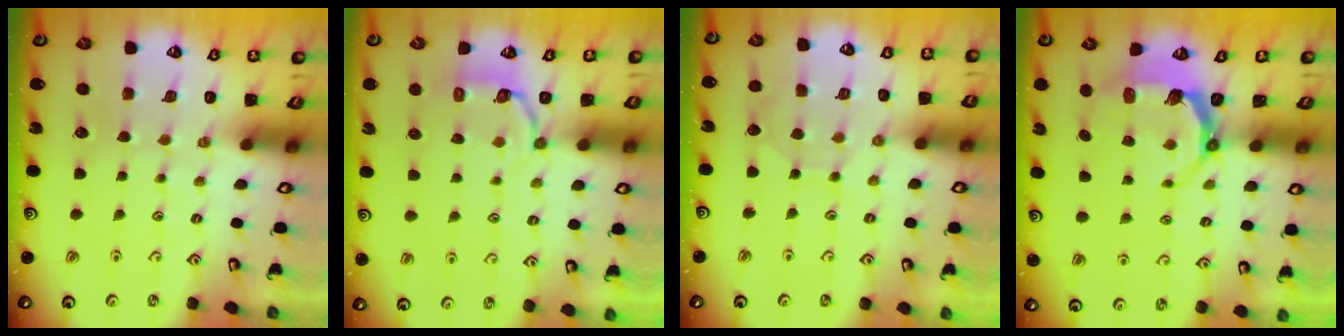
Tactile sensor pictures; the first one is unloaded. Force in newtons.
{"total": 4.2, "press": 2.9, "slide": 3.0}
{"total": 4.9, "press": 4.9, "slide": 0.2}
{"total": 5.5, "press": 4.0, "slide": 3.7}